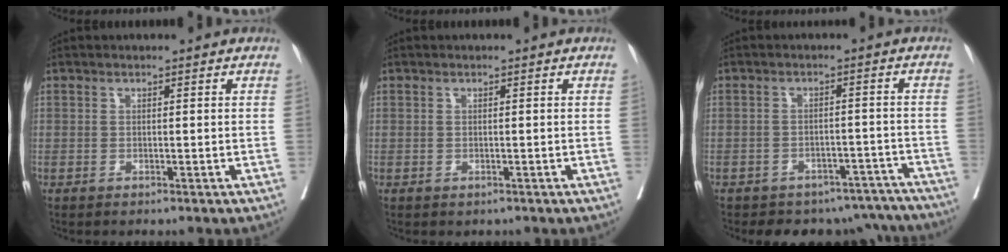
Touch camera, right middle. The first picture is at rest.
{"total": 0.0}
{"total": 12.4, "force": [-10.9, 5.7, 2.0], "torque": [-0.013, 0.027, -0.116]}